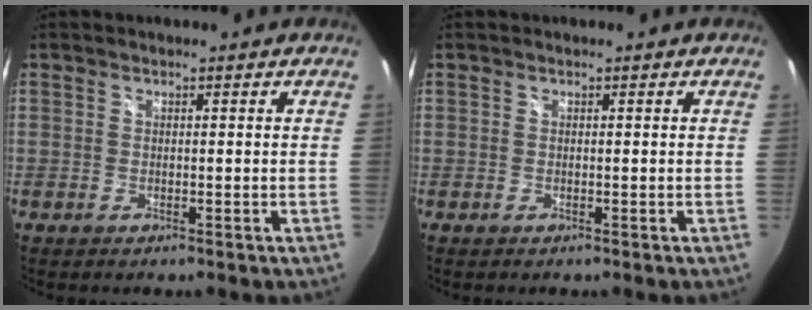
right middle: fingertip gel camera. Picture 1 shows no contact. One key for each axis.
{"total": 0.0}